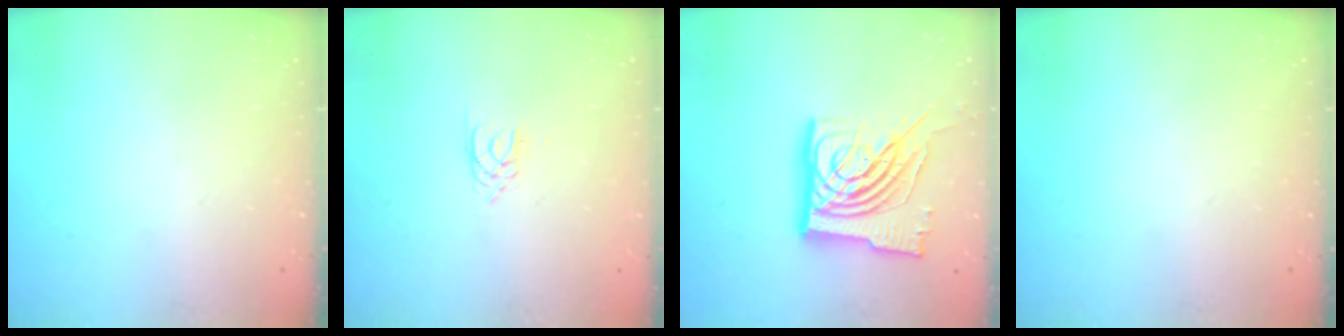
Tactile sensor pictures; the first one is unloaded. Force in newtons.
{"total": 1.7, "press": 1.7, "slide": 0.2}
{"total": 19.1, "press": 18.9, "slide": 2.7}
{"total": 0.0}